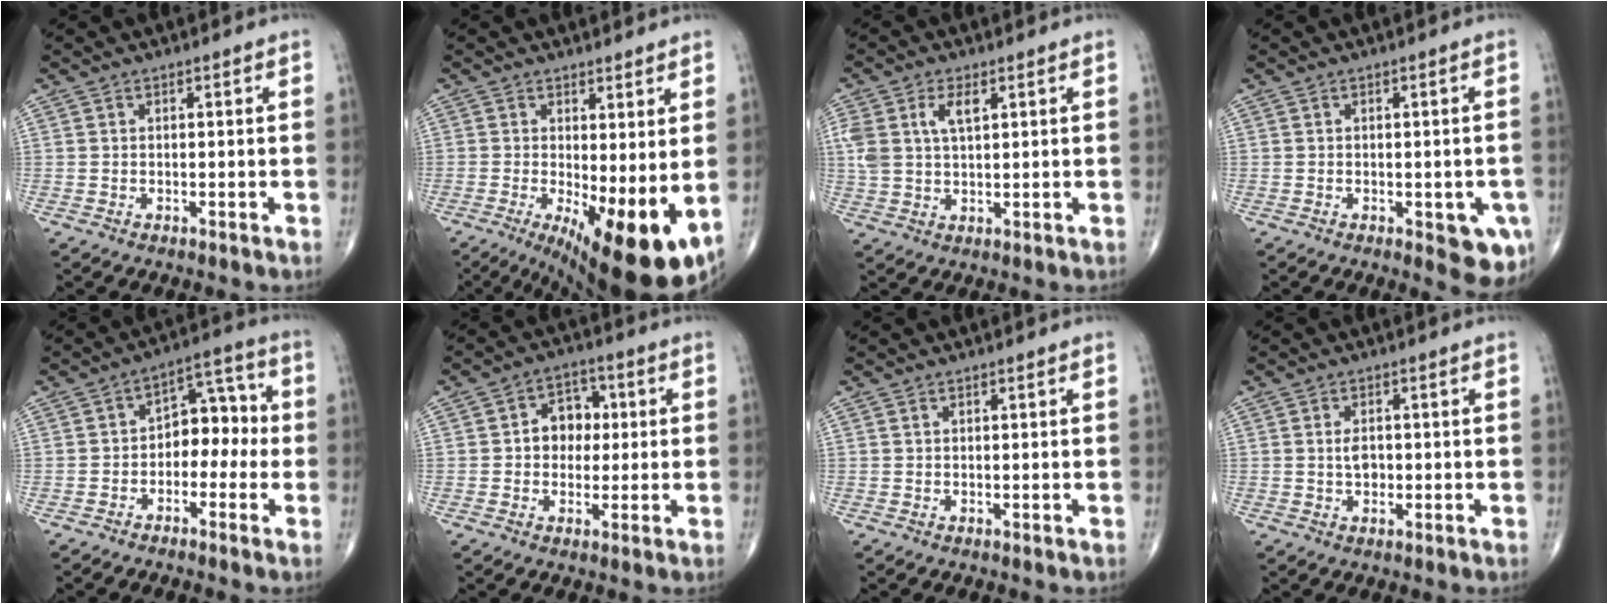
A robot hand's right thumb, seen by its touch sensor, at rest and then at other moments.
{"total": 13.9, "force": [-2.3, 4.7, 12.9], "torque": [-0.186, -0.027, -0.016]}
{"total": 7.0, "force": [2.6, 3.6, 5.5], "torque": [-0.122, 0.004, 0.054]}
{"total": 6.7, "force": [-2.2, 2.7, 5.7], "torque": [-0.044, -0.006, -0.021]}
{"total": 8.6, "force": [-1.5, 5.9, 6.1], "torque": [-0.047, 0.044, -0.039]}
{"total": 7.0, "force": [0.6, 5.6, 4.2], "torque": [-0.028, 0.014, 0.002]}
{"total": 0.0}
{"total": 2.6, "force": [0.0, 1.7, 2.0], "torque": [-0.028, 0.001, -0.001]}